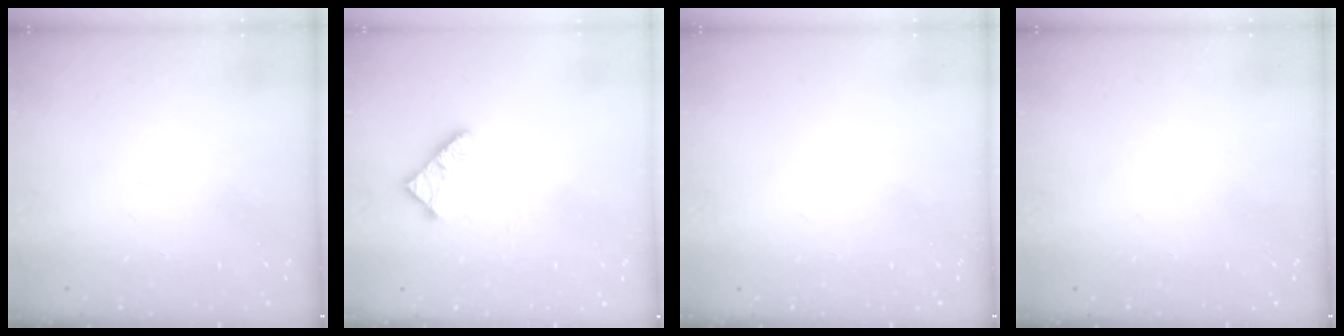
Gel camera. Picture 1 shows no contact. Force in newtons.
{"total": 4.4, "press": 4.4, "slide": 0.6}
{"total": 0.0}
{"total": 0.0}